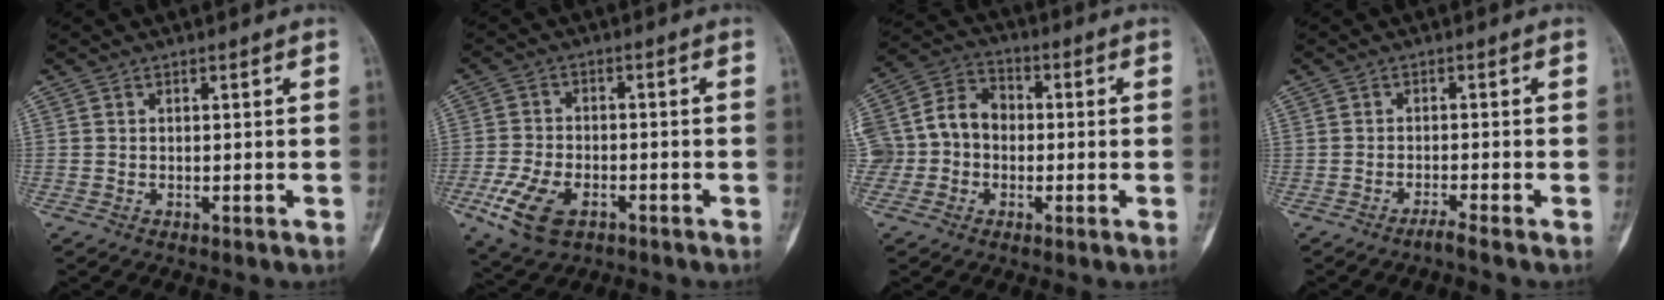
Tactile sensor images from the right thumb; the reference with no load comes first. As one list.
[{"total": 9.8, "force": [-4.6, 5.4, 6.8], "torque": [-0.138, 0.009, -0.082]}, {"total": 11.2, "force": [-0.7, 9.6, 5.7], "torque": [-0.095, 0.044, -0.022]}, {"total": 1.6, "force": [-1.4, -0.5, 0.7], "torque": [-0.021, 0.007, -0.029]}]